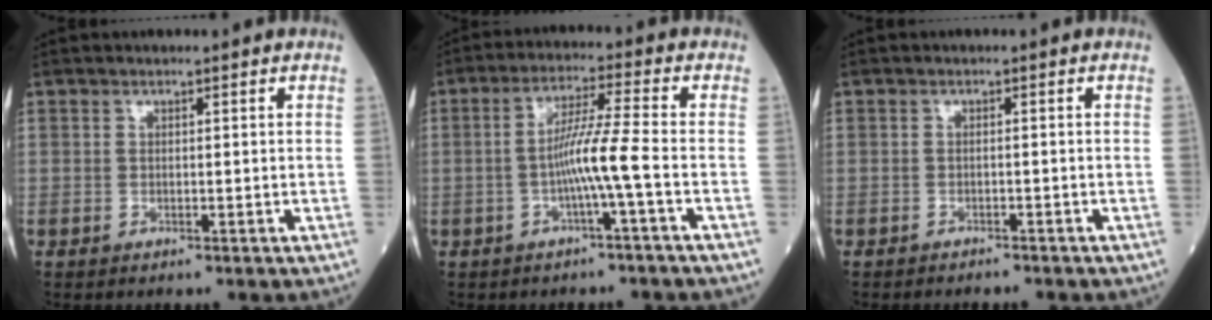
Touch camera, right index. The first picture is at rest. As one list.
[{"total": 6.5, "force": [-1.9, -1.2, 6.1], "torque": [-0.116, 0.009, -0.035]}, {"total": 2.3, "force": [-2.1, 0.5, 0.6], "torque": [-0.011, -0.002, -0.025]}]